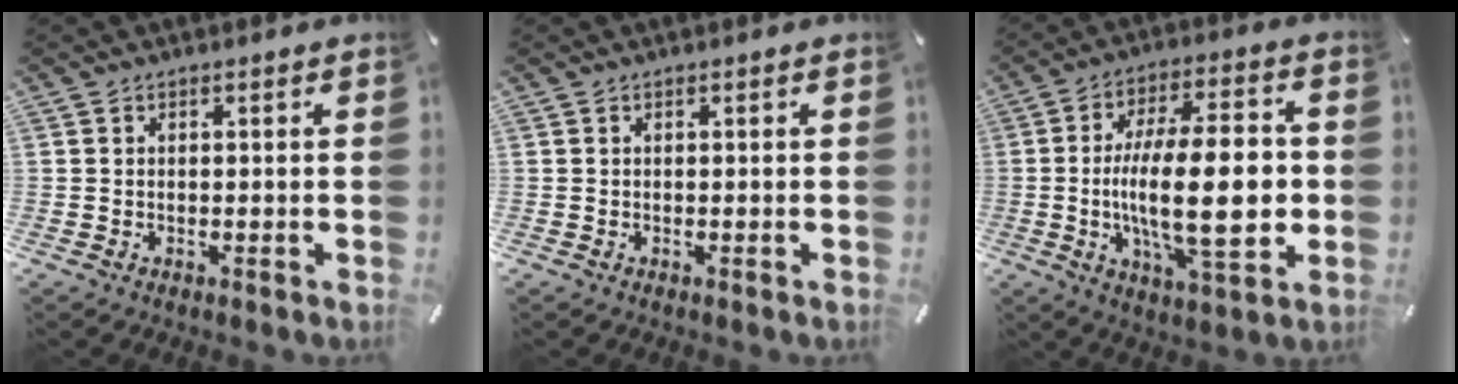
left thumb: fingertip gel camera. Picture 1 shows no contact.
{"total": 0.0}
{"total": 22.0, "force": [-1.7, 7.7, 20.5], "torque": [-0.350, -0.005, -0.025]}